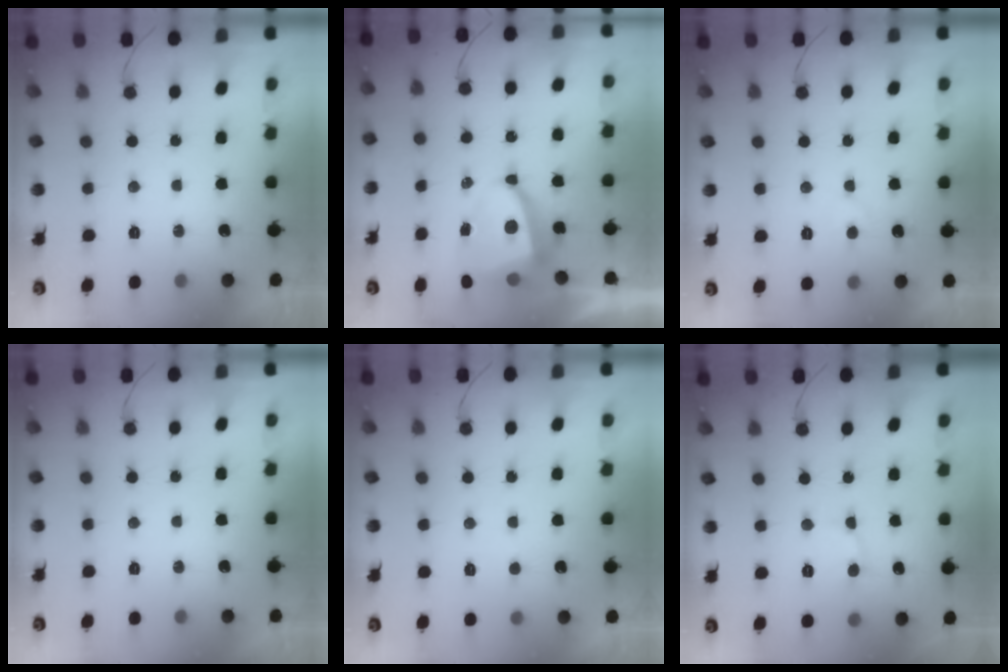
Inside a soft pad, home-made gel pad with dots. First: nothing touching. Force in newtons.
{"total": 8.6, "press": 8.5, "slide": 0.9}
{"total": 3.7, "press": 3.7, "slide": 0.4}
{"total": 0.0}
{"total": 1.9, "press": 1.9, "slide": 0.2}
{"total": 3.3, "press": 3.3, "slide": 0.2}